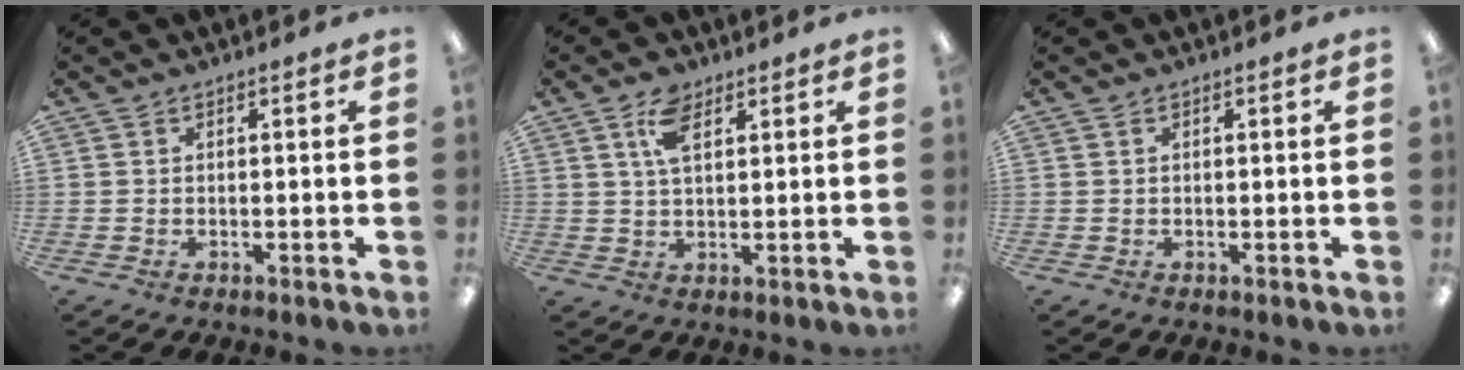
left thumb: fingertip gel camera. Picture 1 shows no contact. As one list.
[{"total": 6.4, "force": [3.4, 3.2, 4.4], "torque": [-0.089, 0.002, 0.061]}, {"total": 0.0}]